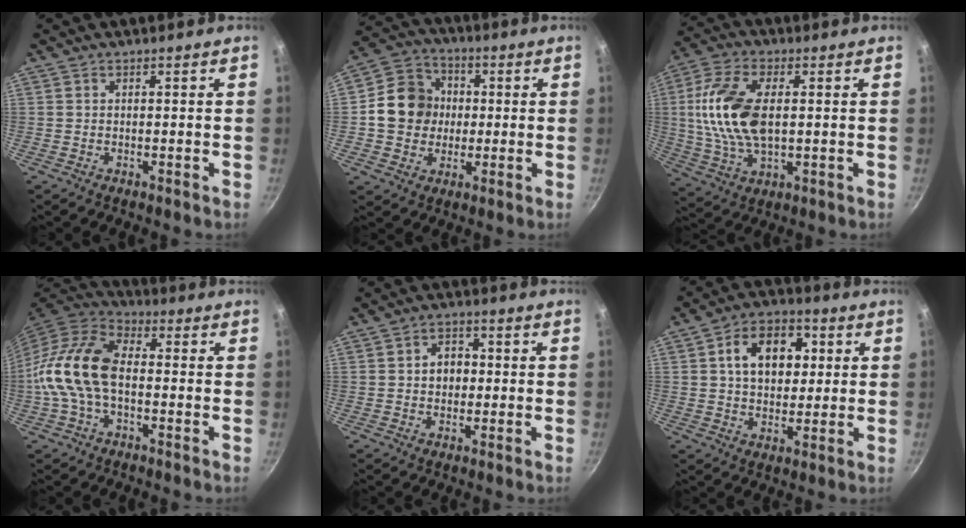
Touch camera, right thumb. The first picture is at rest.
{"total": 11.9, "force": [0.2, 10.7, 5.3], "torque": [-0.060, 0.019, -0.011]}
{"total": 15.6, "force": [1.6, 8.5, 13.0], "torque": [-0.254, 0.003, 0.026]}
{"total": 15.4, "force": [-1.6, 9.2, 12.2], "torque": [-0.233, 0.039, -0.045]}
{"total": 4.9, "force": [0.2, 3.9, 2.9], "torque": [-0.020, 0.010, -0.002]}
{"total": 12.7, "force": [3.0, 8.9, 8.5], "torque": [-0.098, 0.009, 0.038]}